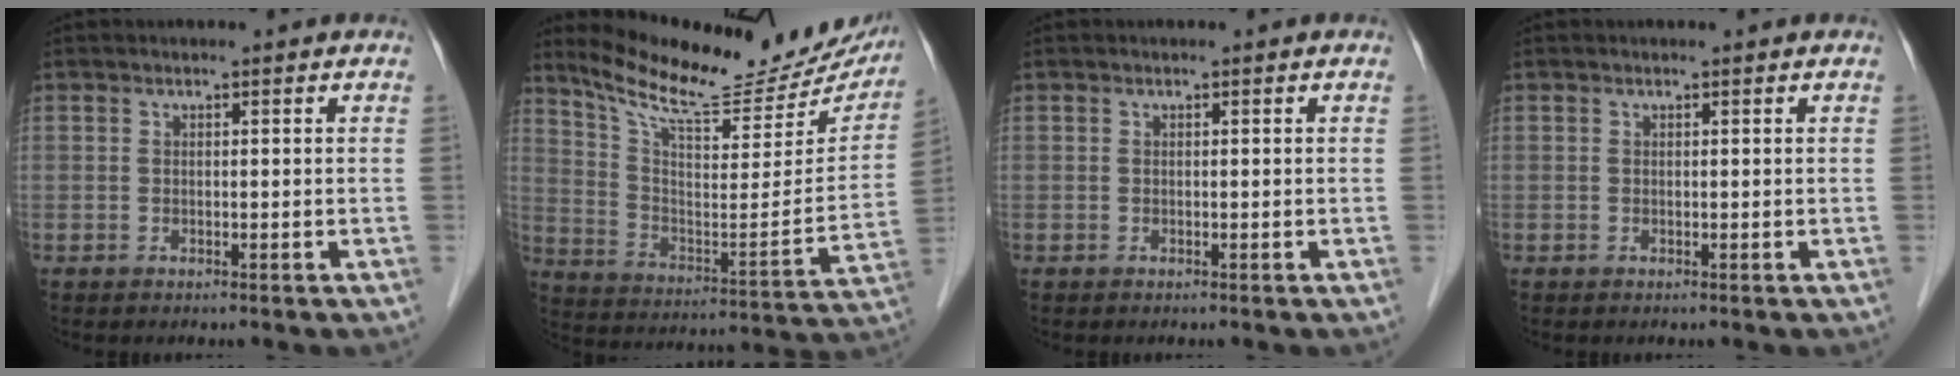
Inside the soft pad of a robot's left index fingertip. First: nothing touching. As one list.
[{"total": 23.7, "force": [21.1, 5.0, 9.7], "torque": [-0.154, -0.051, 0.298]}, {"total": 0.0}, {"total": 0.0}]